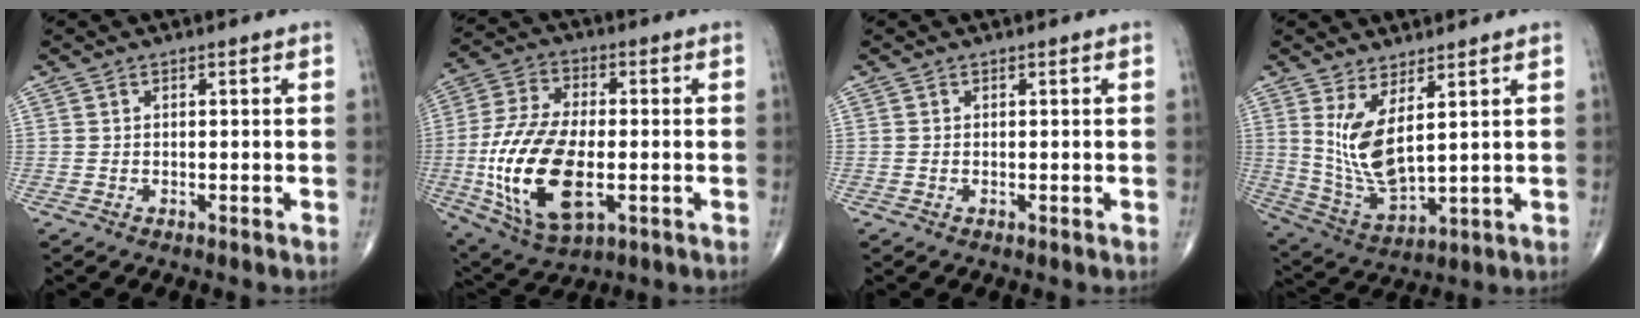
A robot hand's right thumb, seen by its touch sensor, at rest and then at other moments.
{"total": 19.4, "force": [-3.5, 9.6, 16.5], "torque": [-0.337, -0.001, -0.052]}
{"total": 0.0}
{"total": 10.0, "force": [3.4, 3.5, 8.7], "torque": [-0.178, -0.041, 0.083]}